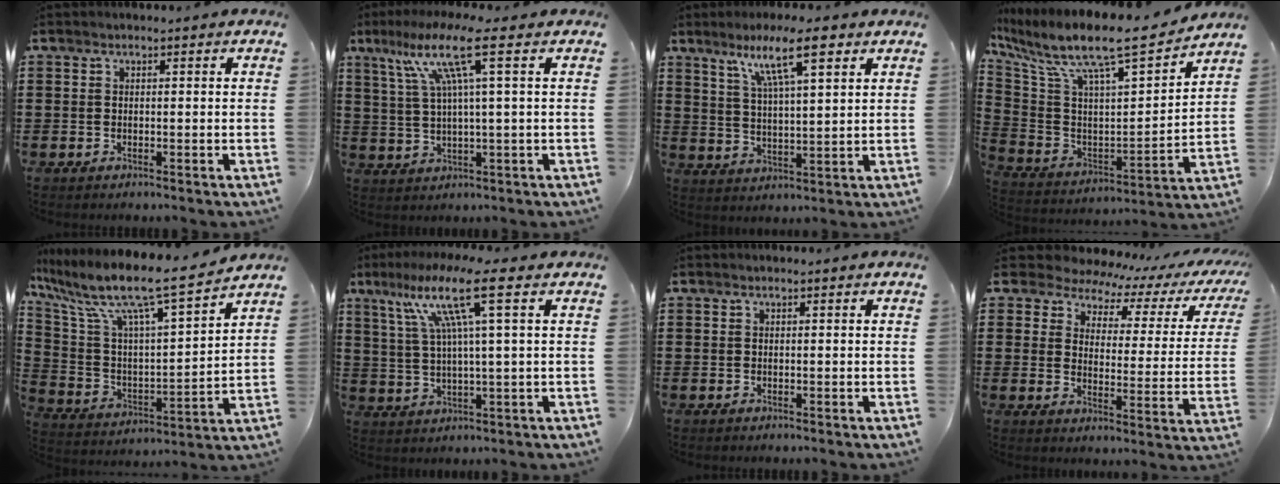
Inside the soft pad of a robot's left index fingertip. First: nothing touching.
{"total": 10.2, "force": [4.1, 0.2, 9.3], "torque": [-0.194, 0.002, 0.063]}
{"total": 10.0, "force": [6.2, 2.1, 7.6], "torque": [-0.138, -0.010, 0.100]}
{"total": 10.3, "force": [8.3, 1.5, 6.0], "torque": [-0.152, -0.065, 0.135]}
{"total": 10.3, "force": [8.0, 0.9, 6.5], "torque": [-0.159, -0.061, 0.124]}
{"total": 11.3, "force": [5.0, 0.2, 10.1], "torque": [-0.219, -0.003, 0.073]}
{"total": 0.0}
{"total": 5.6, "force": [5.0, 2.3, 1.3], "torque": [-0.052, -0.033, 0.083]}